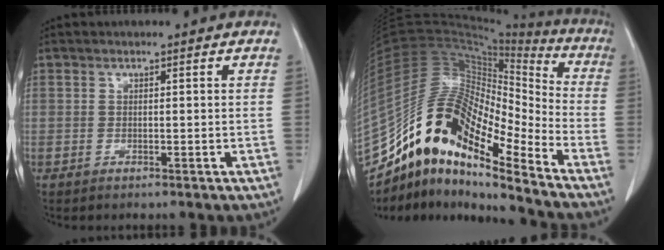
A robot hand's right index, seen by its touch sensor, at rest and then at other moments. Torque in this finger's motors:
{"motor_torque": [1.04, -1.10, 1.05, 0.21]}